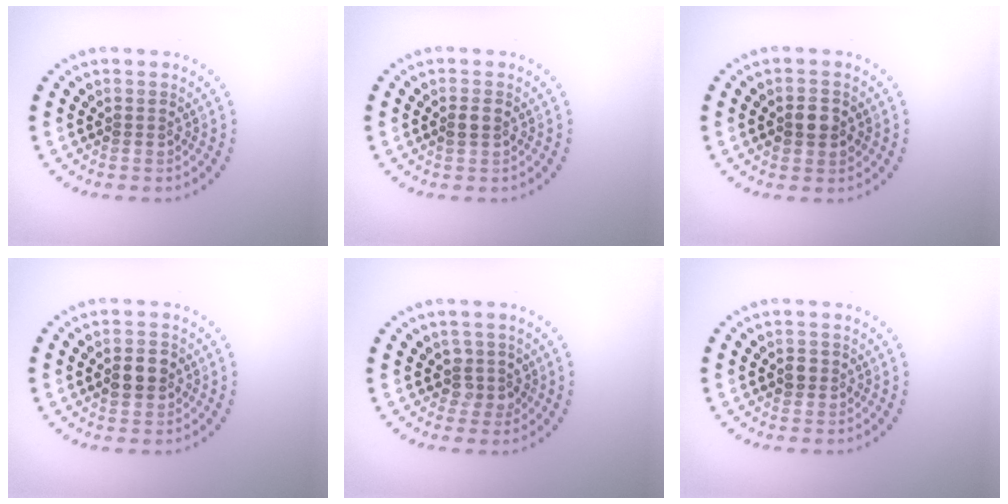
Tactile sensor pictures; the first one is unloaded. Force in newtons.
{"total": 1.2, "press": 1.2, "slide": 0.3}
{"total": 2.4, "press": 2.4, "slide": 0.2}
{"total": 2.5, "press": 2.5, "slide": 0.2}
{"total": 1.9, "press": 1.5, "slide": 1.2}
{"total": 1.1, "press": 1.0, "slide": 0.3}